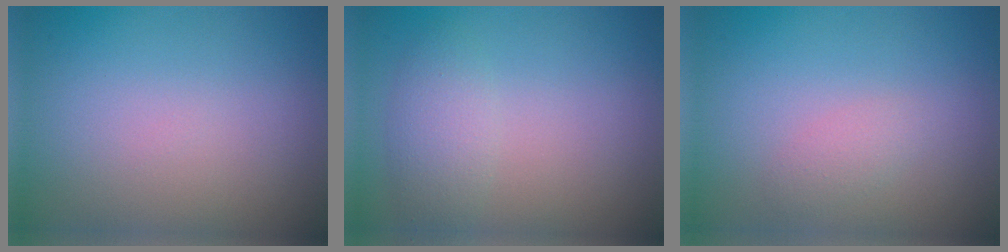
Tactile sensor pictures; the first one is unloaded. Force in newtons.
{"total": 2.3, "press": 2.3, "slide": 0.0}
{"total": 1.2, "press": 1.2, "slide": 0.1}